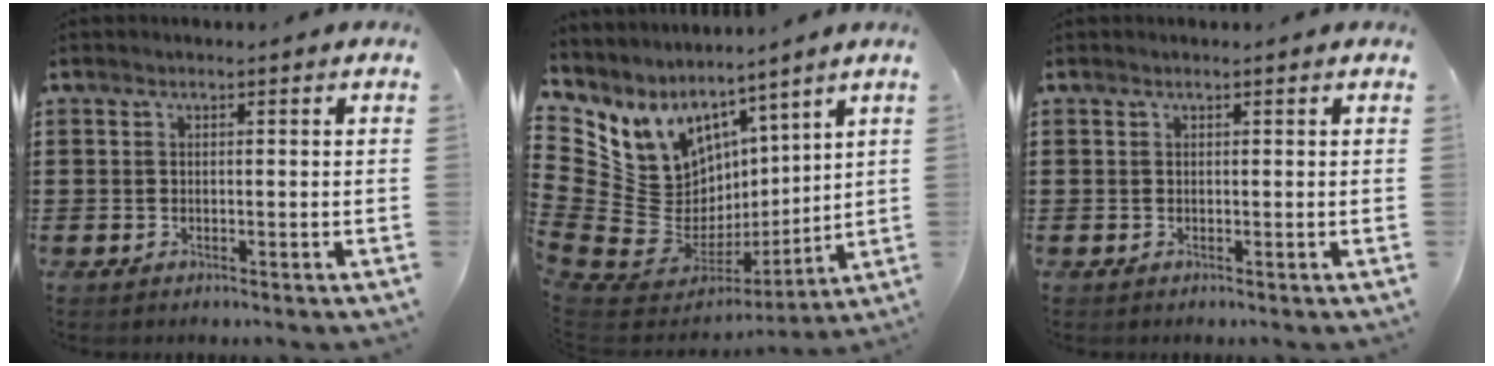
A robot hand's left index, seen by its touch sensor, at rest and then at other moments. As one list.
[{"total": 9.4, "force": [2.3, 9.0, 1.5], "torque": [-0.065, -0.056, 0.054]}, {"total": 0.0}]